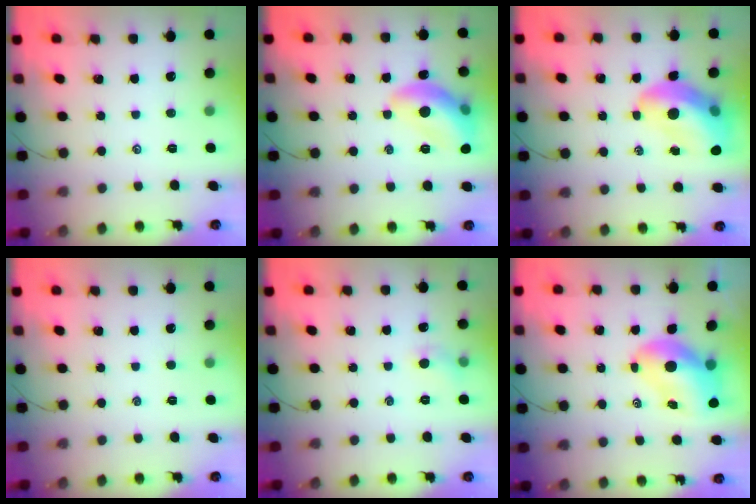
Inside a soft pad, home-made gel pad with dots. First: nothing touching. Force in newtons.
{"total": 14.1, "press": 14.1, "slide": 1.3}
{"total": 14.2, "press": 13.7, "slide": 3.6}
{"total": 0.0}
{"total": 5.2, "press": 4.9, "slide": 1.6}
{"total": 10.0, "press": 9.6, "slide": 3.1}